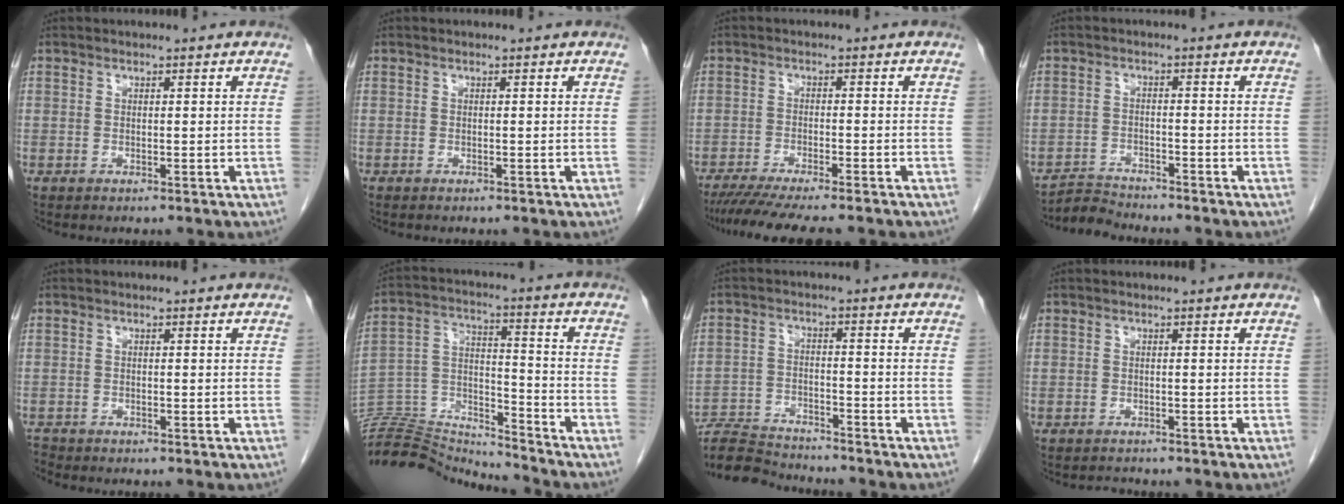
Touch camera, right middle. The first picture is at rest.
{"total": 0.0}
{"total": 10.5, "force": [-9.0, 0.4, 5.4], "torque": [-0.070, -0.022, -0.138]}
{"total": 3.4, "force": [-3.2, -0.2, -0.9], "torque": [0.021, -0.012, -0.057]}
{"total": 1.0, "force": [-1.0, 0.0, -0.3], "torque": [0.003, -0.006, -0.018]}
{"total": 15.6, "force": [-15.6, -0.2, 0.7], "torque": [-0.013, 0.035, -0.271]}
{"total": 9.0, "force": [-8.9, 0.5, 1.0], "torque": [-0.017, -0.003, -0.157]}
{"total": 1.1, "force": [-1.0, 0.3, -0.3], "torque": [0.000, -0.005, -0.016]}